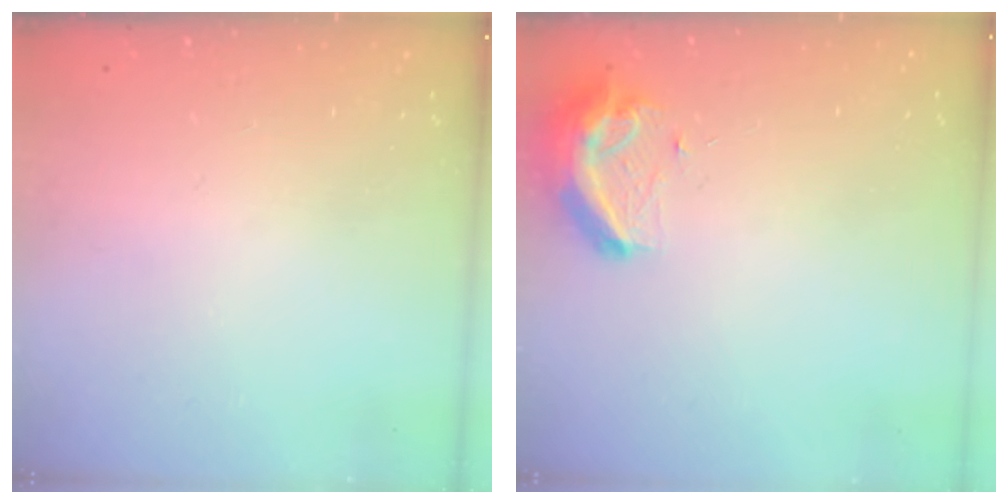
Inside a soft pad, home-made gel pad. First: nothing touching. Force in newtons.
{"total": 9.2, "press": 9.2, "slide": 0.3}